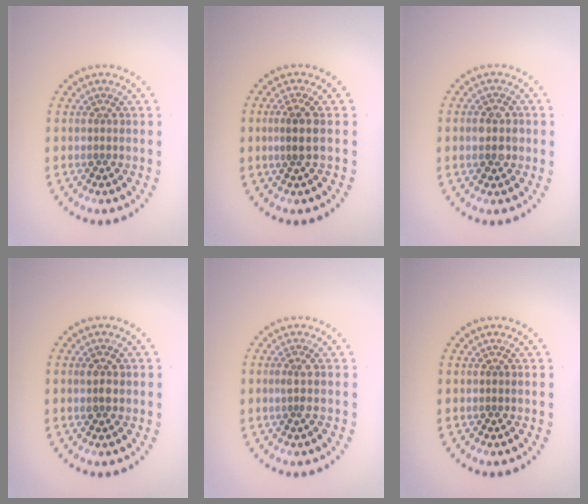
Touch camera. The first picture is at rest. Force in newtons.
{"total": 1.5, "press": 1.1, "slide": 1.0}
{"total": 2.0, "press": 2.0, "slide": 0.2}
{"total": 1.4, "press": 1.4, "slide": 0.3}
{"total": 1.0, "press": 0.6, "slide": 0.8}
{"total": 0.0}